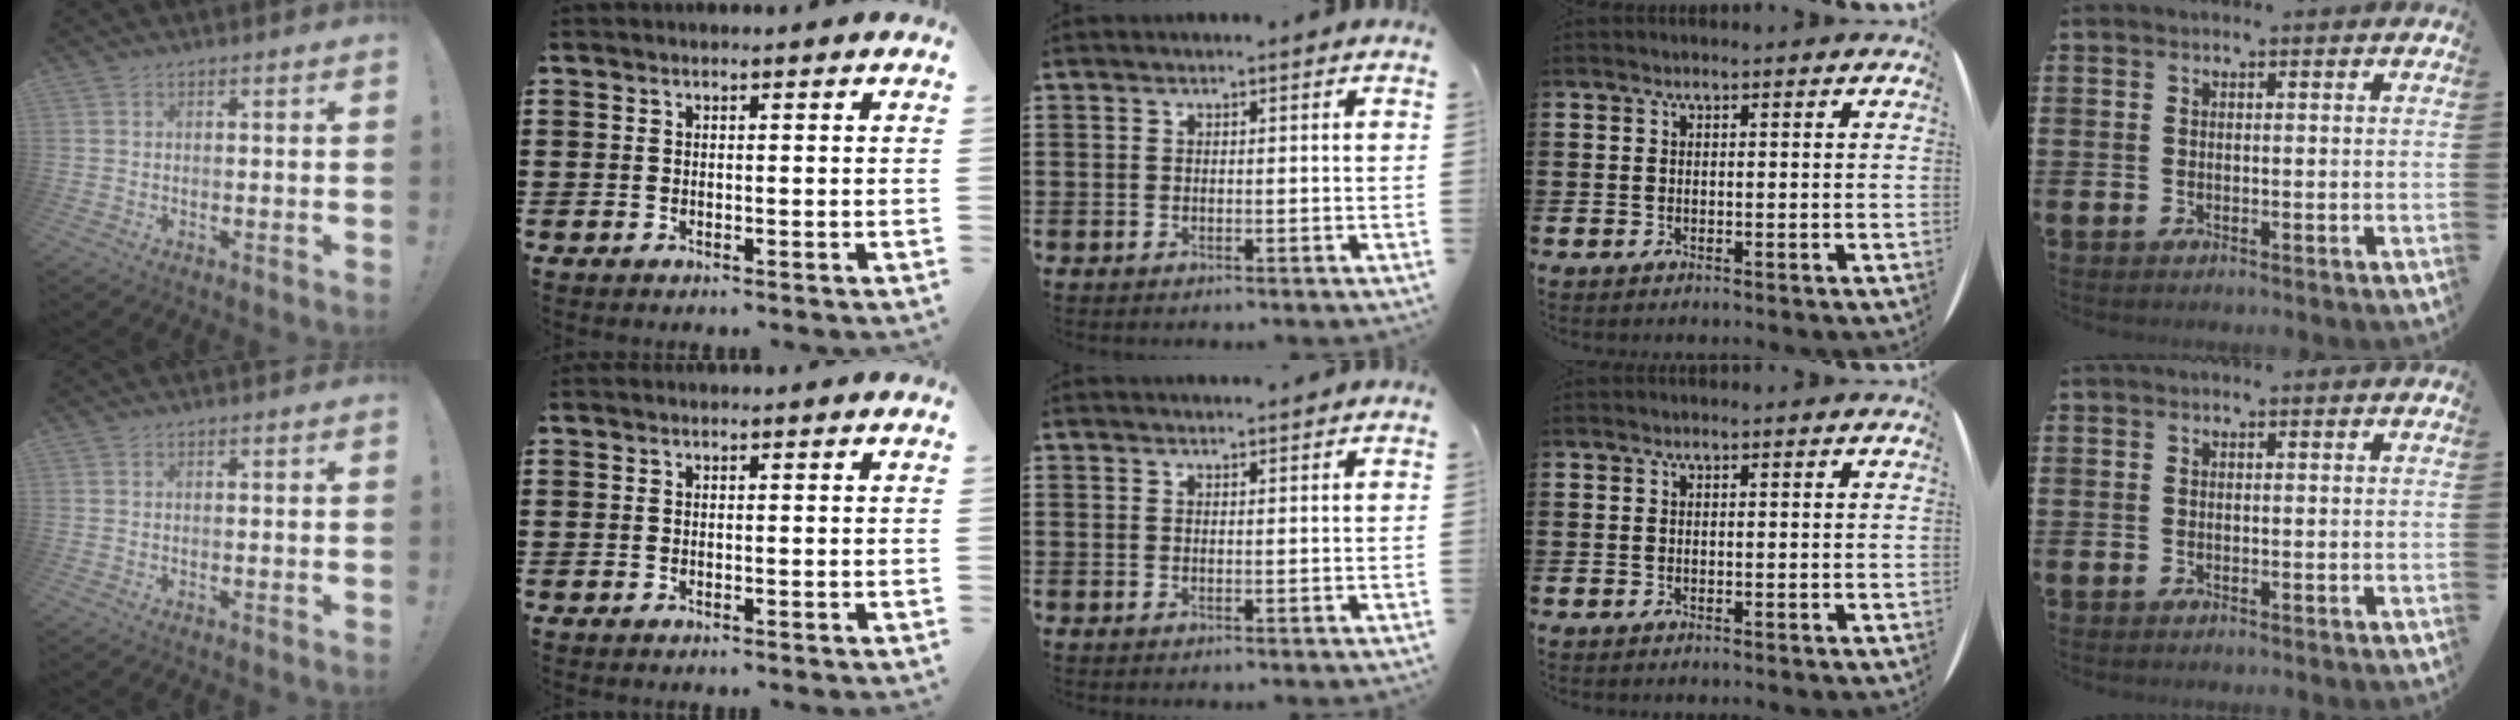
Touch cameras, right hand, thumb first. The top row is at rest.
{"middle": {"total": 1.0, "force": [1.0, 0.0, 0.1], "torque": [0.003, -0.004, 0.017]}}